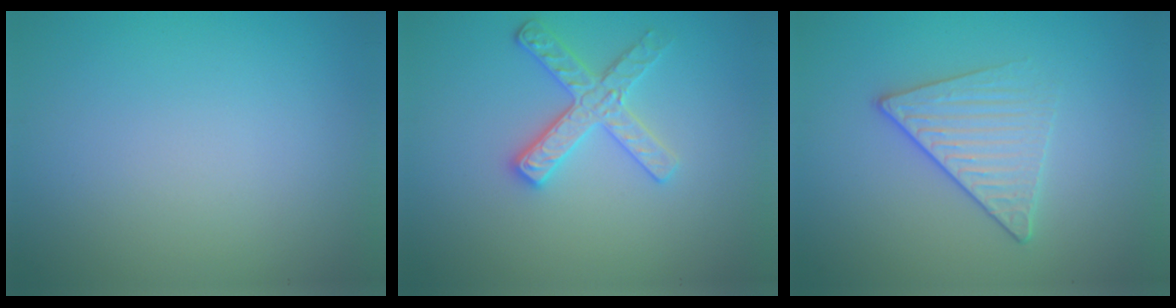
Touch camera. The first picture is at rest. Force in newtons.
{"total": 3.2, "press": 3.0, "slide": 1.0}
{"total": 2.7, "press": 2.4, "slide": 1.2}